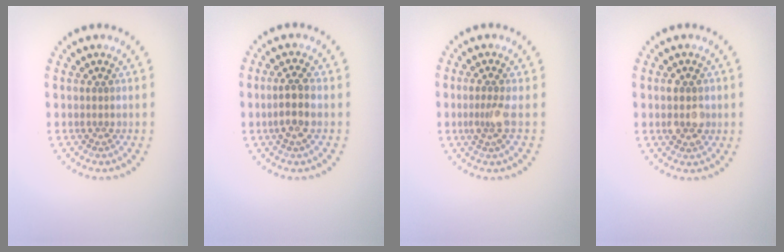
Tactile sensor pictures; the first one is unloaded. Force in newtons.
{"total": 2.4, "press": 2.2, "slide": 1.0}
{"total": 1.8, "press": 1.4, "slide": 1.1}
{"total": 2.8, "press": 2.8, "slide": 0.2}